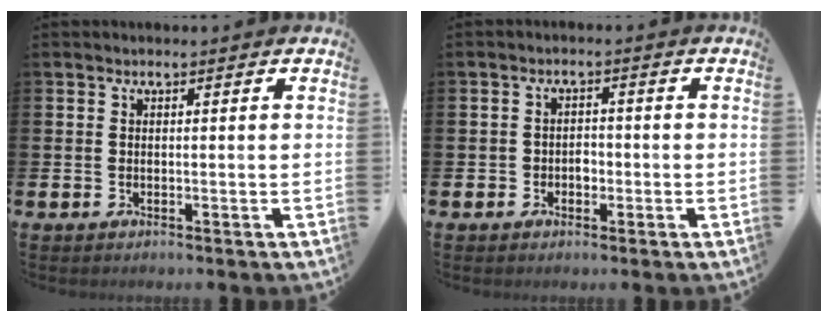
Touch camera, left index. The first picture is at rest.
{"total": 1.8, "force": [-0.8, 1.5, 0.6], "torque": [-0.005, 0.000, -0.022]}